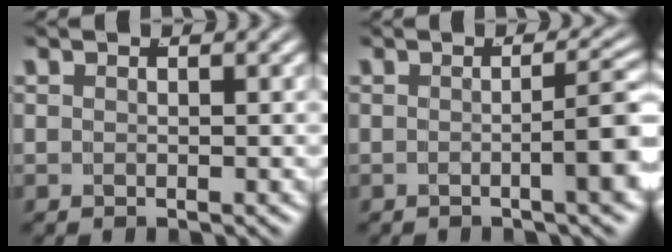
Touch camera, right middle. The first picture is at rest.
{"total": 4.2, "force": [-1.1, 0.5, 4.0], "torque": [-0.044, 0.005, -0.018]}